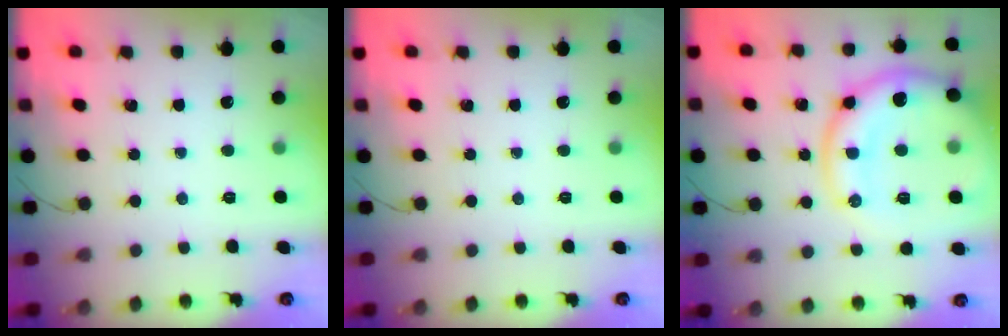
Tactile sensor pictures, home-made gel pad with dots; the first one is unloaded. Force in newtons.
{"total": 0.0}
{"total": 17.7, "press": 17.6, "slide": 1.6}